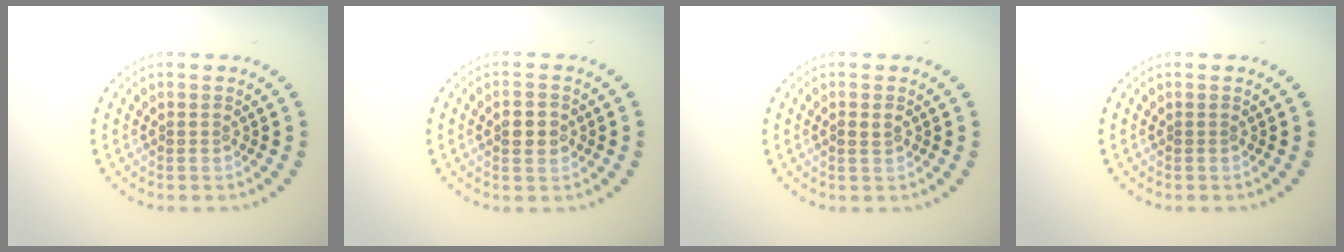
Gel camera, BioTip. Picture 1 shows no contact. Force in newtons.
{"total": 2.0, "press": 2.0, "slide": 0.1}
{"total": 1.0, "press": 1.0, "slide": 0.3}
{"total": 0.0}